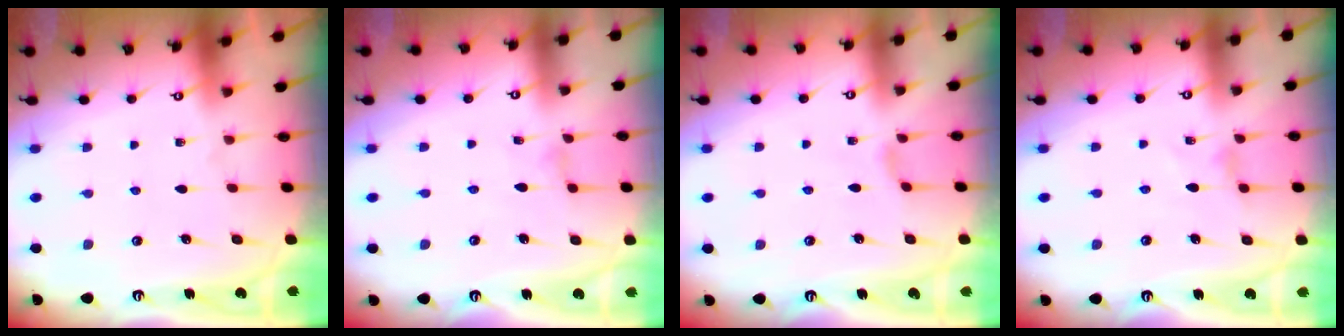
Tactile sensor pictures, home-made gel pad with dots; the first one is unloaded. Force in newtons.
{"total": 1.0, "press": 1.0, "slide": 0.2}
{"total": 1.5, "press": 1.5, "slide": 0.4}
{"total": 1.3, "press": 1.3, "slide": 0.4}